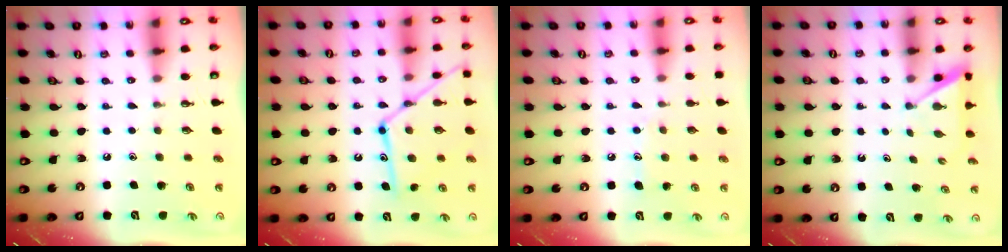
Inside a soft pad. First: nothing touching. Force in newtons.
{"total": 16.8, "press": 16.7, "slide": 1.3}
{"total": 5.7, "press": 5.6, "slide": 0.6}
{"total": 3.0, "press": 3.0, "slide": 0.3}